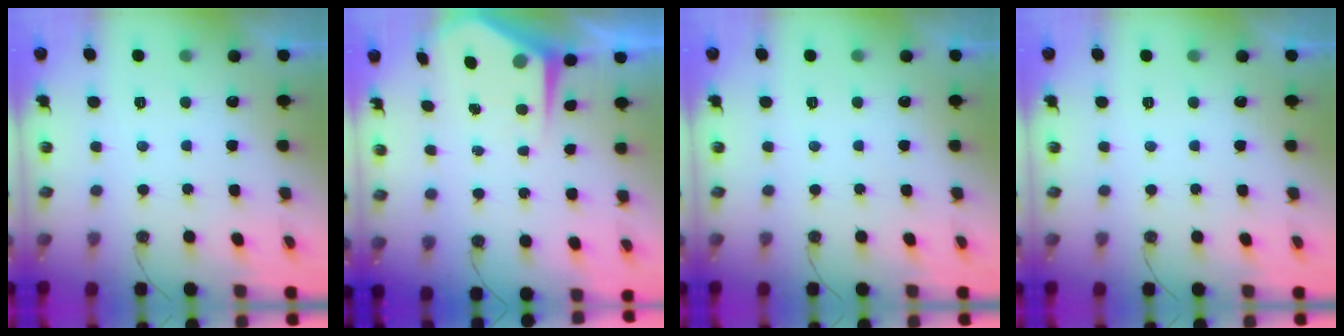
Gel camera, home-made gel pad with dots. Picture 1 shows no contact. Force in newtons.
{"total": 6.5, "press": 6.5, "slide": 0.2}
{"total": 0.0}
{"total": 0.0}